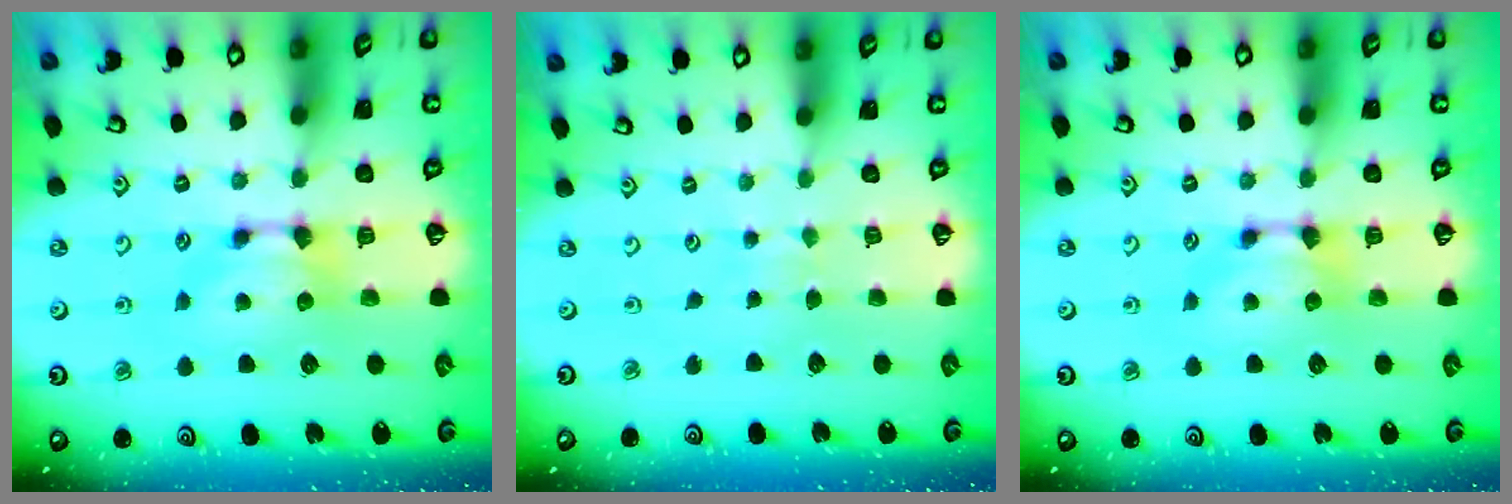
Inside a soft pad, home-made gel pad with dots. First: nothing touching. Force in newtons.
{"total": 3.8, "press": 3.8, "slide": 0.2}
{"total": 0.0}